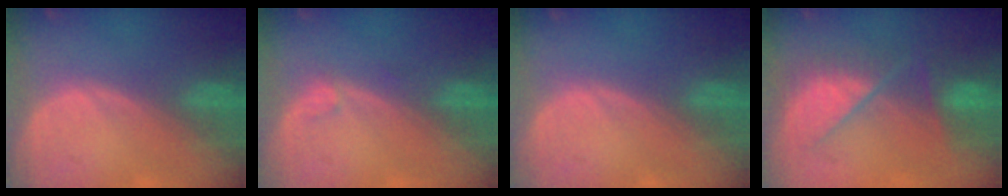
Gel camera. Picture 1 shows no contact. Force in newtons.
{"total": 0.8, "press": 0.7, "slide": 0.1}
{"total": 0.0}
{"total": 7.3, "press": 7.3, "slide": 0.5}